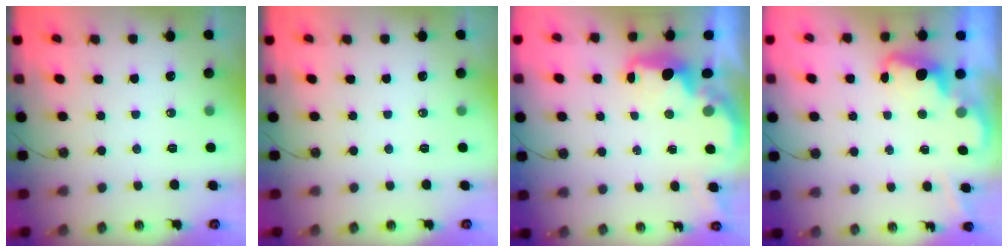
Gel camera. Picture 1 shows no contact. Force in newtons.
{"total": 0.0}
{"total": 3.0, "press": 2.9, "slide": 0.6}
{"total": 2.2, "press": 2.1, "slide": 0.5}